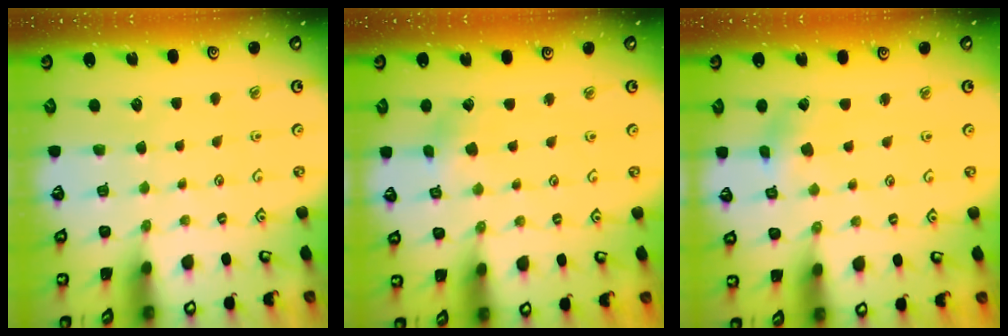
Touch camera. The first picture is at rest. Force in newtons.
{"total": 2.6, "press": 2.6, "slide": 0.3}
{"total": 1.7, "press": 1.7, "slide": 0.2}